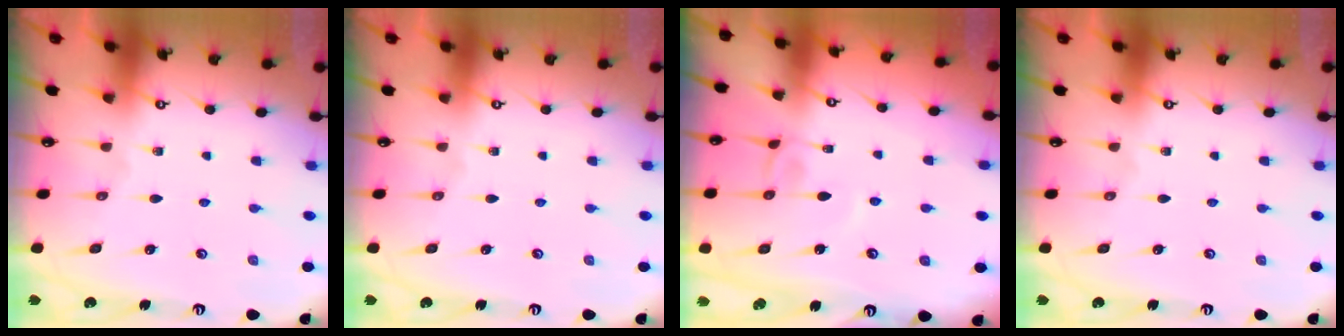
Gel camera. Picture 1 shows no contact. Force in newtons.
{"total": 0.0}
{"total": 3.8, "press": 3.8, "slide": 0.2}
{"total": 0.0}